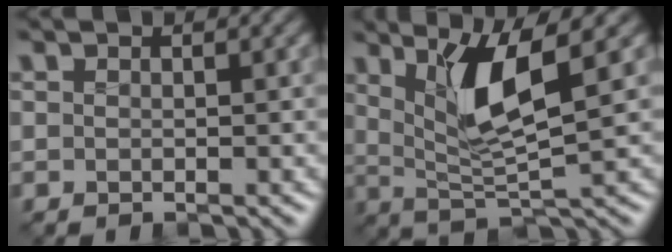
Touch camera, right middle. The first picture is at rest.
{"total": 5.9, "force": [2.1, 1.2, 5.3], "torque": [-0.104, -0.011, 0.042]}